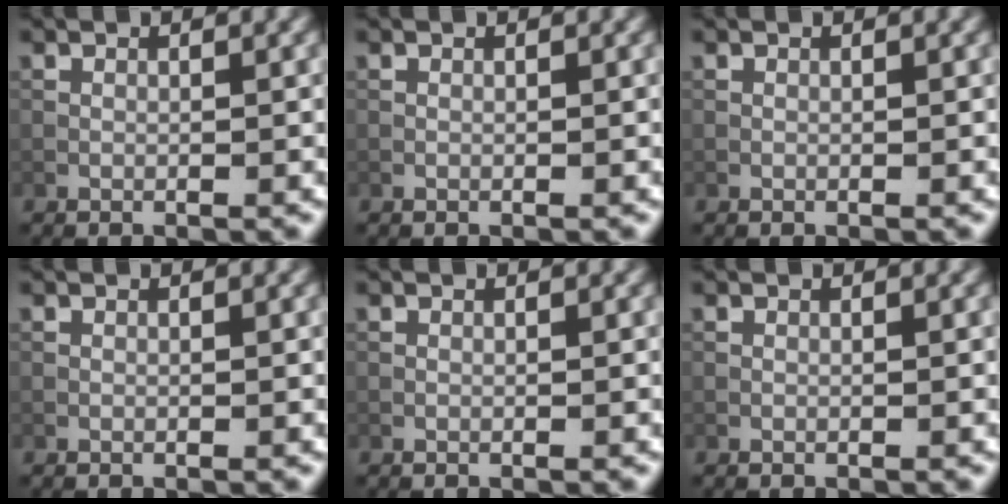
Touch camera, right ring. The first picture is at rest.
{"total": 0.0}
{"total": 0.0}
{"total": 0.0}
{"total": 0.0}
{"total": 0.0}